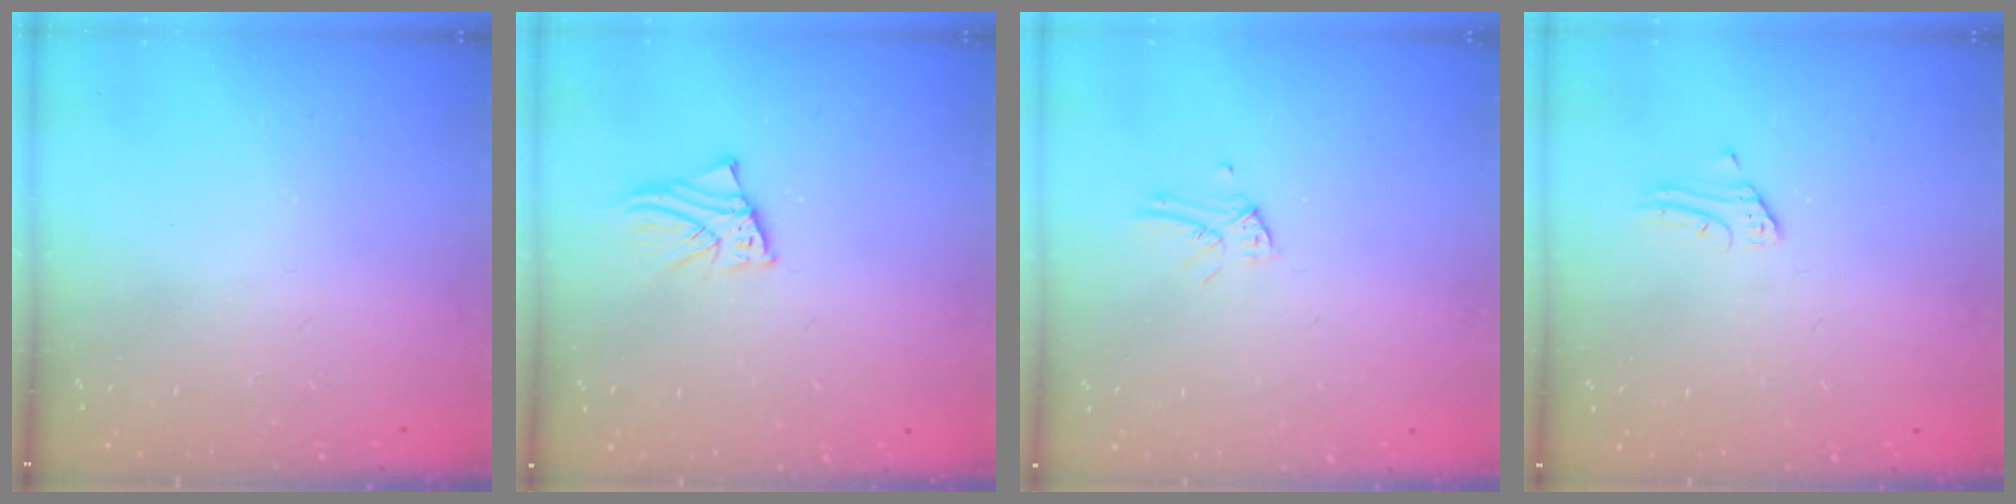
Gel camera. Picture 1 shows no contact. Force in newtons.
{"total": 2.1, "press": 2.1, "slide": 0.2}
{"total": 3.0, "press": 3.0, "slide": 0.3}
{"total": 2.4, "press": 2.4, "slide": 0.2}